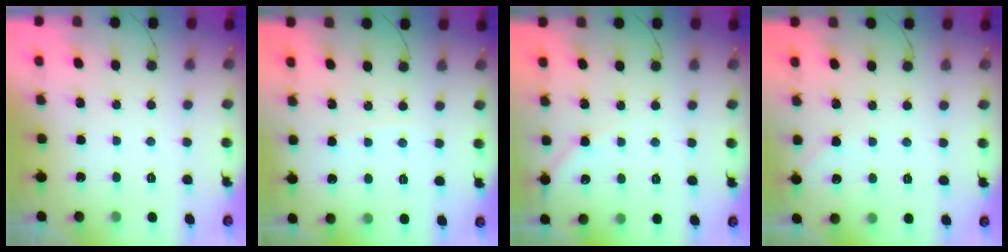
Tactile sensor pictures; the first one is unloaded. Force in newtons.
{"total": 2.3, "press": 2.3, "slide": 0.3}
{"total": 2.9, "press": 2.9, "slide": 0.4}
{"total": 2.7, "press": 2.7, "slide": 0.4}